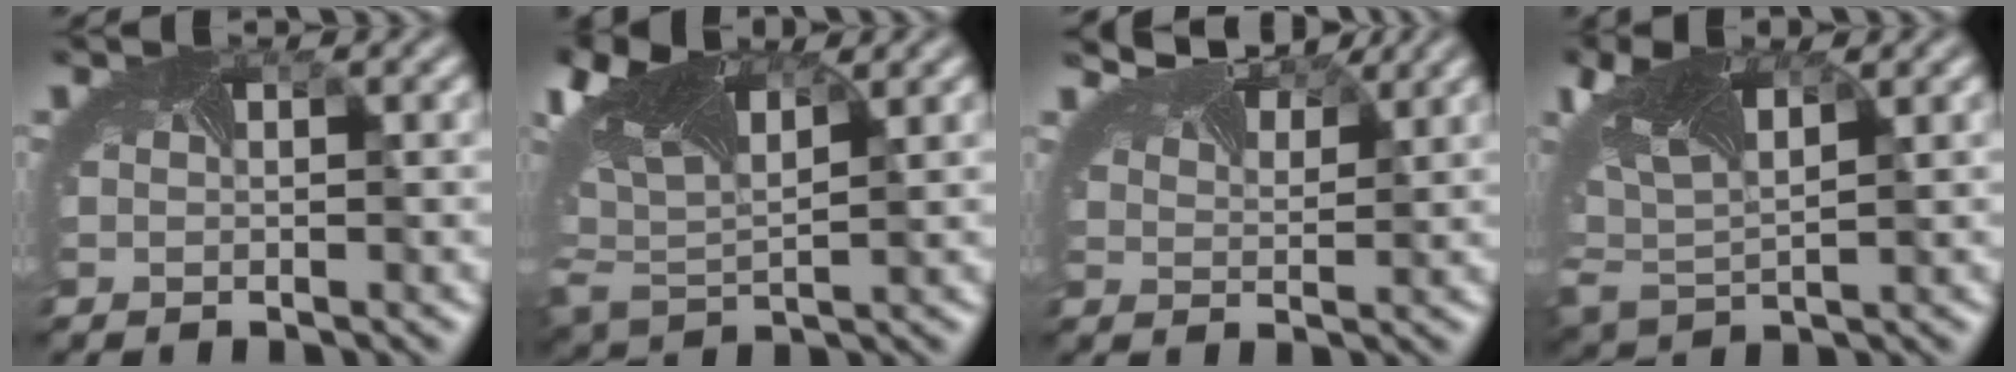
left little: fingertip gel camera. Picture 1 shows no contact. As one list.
[{"total": 9.8, "force": [4.9, 4.6, 7.2], "torque": [-0.150, 0.017, 0.086]}, {"total": 4.8, "force": [4.3, 1.4, 1.8], "torque": [-0.040, 0.011, 0.060]}, {"total": 7.2, "force": [3.2, 3.5, 5.5], "torque": [-0.120, 0.007, 0.057]}]